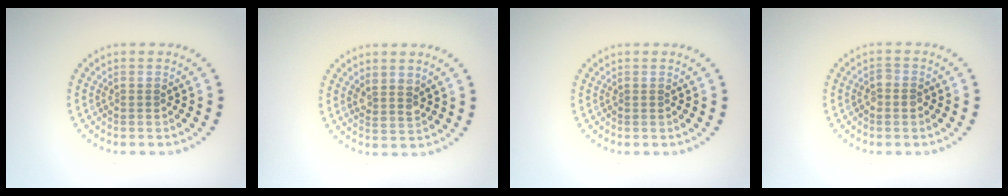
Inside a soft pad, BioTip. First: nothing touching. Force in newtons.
{"total": 1.8, "press": 1.5, "slide": 0.9}
{"total": 0.0}
{"total": 1.2, "press": 1.1, "slide": 0.2}